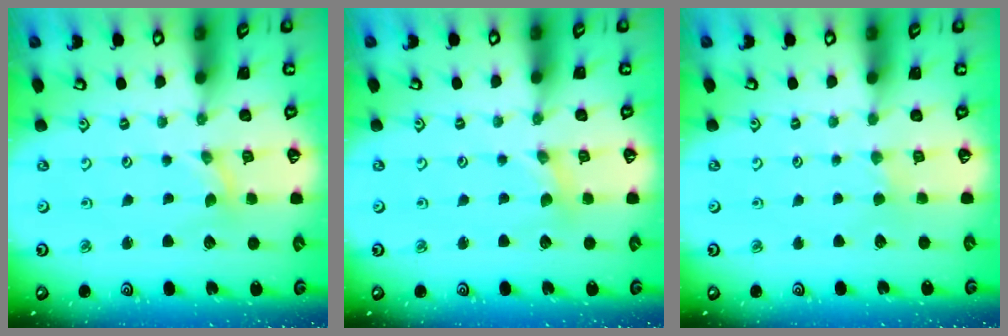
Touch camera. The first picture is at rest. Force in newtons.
{"total": 1.7, "press": 1.7, "slide": 0.3}
{"total": 1.2, "press": 1.1, "slide": 0.3}